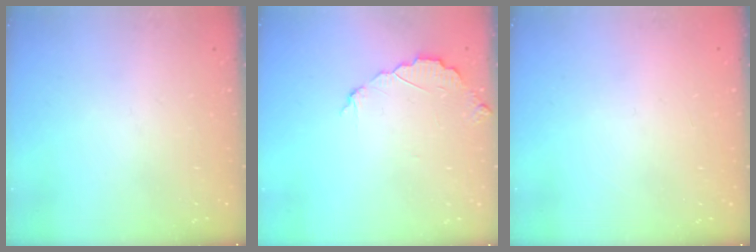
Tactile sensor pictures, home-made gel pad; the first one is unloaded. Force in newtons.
{"total": 5.0, "press": 5.0, "slide": 0.5}
{"total": 2.3, "press": 2.3, "slide": 0.1}